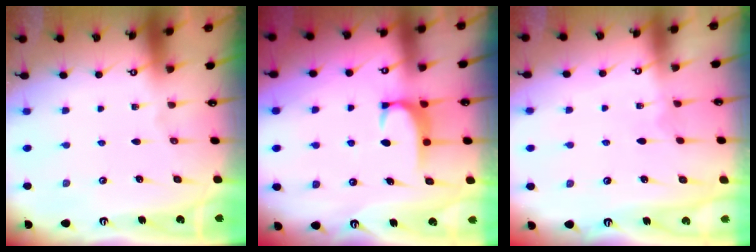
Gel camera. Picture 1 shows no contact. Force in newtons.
{"total": 1.9, "press": 1.8, "slide": 0.5}
{"total": 4.2, "press": 4.2, "slide": 0.1}